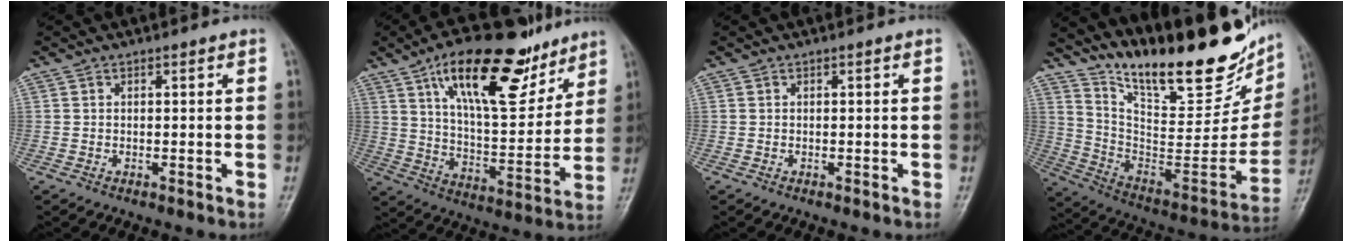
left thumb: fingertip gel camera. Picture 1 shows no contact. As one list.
[{"total": 22.3, "force": [13.4, 8.8, 15.5], "torque": [-0.206, -0.053, 0.225]}, {"total": 0.0}, {"total": 30.8, "force": [21.6, 9.9, 19.5], "torque": [-0.268, -0.106, 0.342]}]